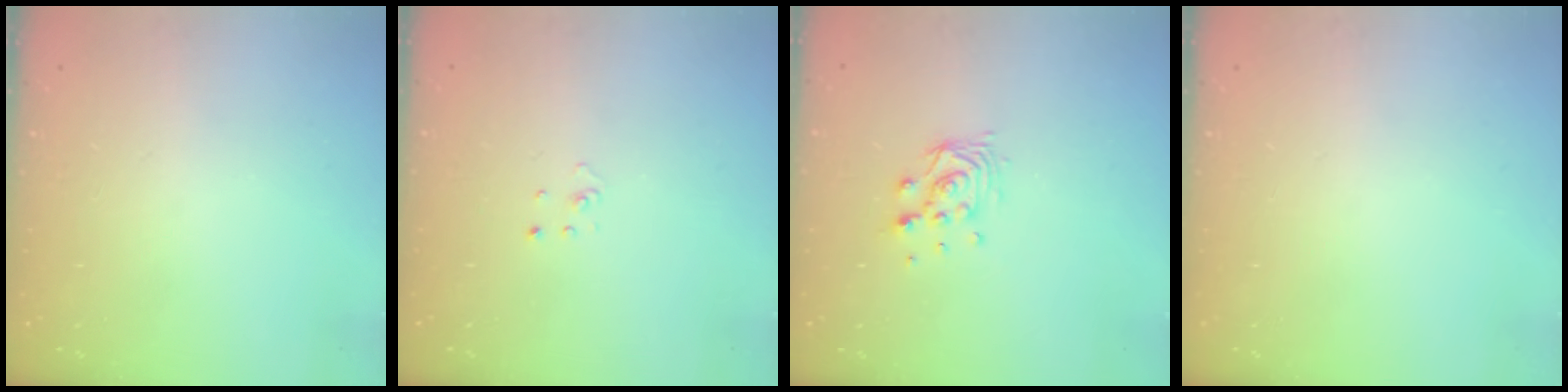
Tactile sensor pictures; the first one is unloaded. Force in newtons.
{"total": 1.5, "press": 1.5, "slide": 0.1}
{"total": 8.2, "press": 8.2, "slide": 0.4}
{"total": 0.0}